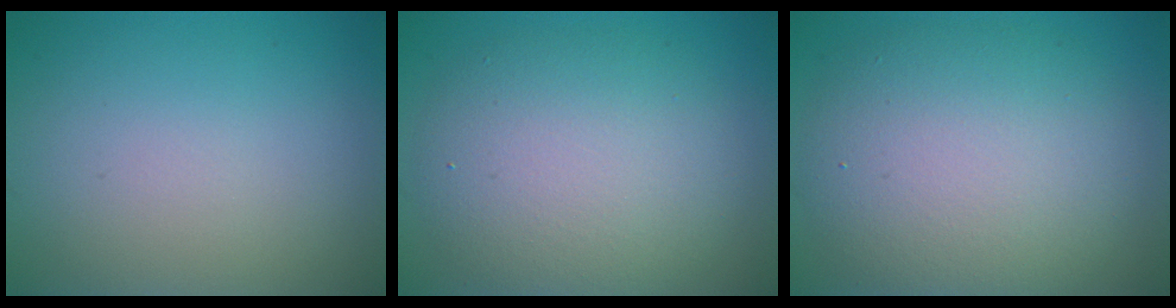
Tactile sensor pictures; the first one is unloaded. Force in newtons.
{"total": 7.2, "press": 7.2, "slide": 0.5}
{"total": 8.8, "press": 8.8, "slide": 0.6}